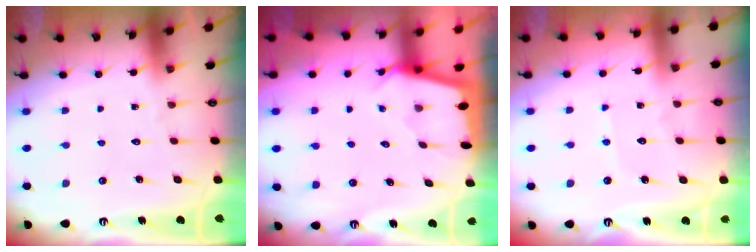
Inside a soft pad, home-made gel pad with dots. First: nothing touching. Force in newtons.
{"total": 2.1, "press": 2.1, "slide": 0.3}
{"total": 3.6, "press": 3.5, "slide": 0.4}